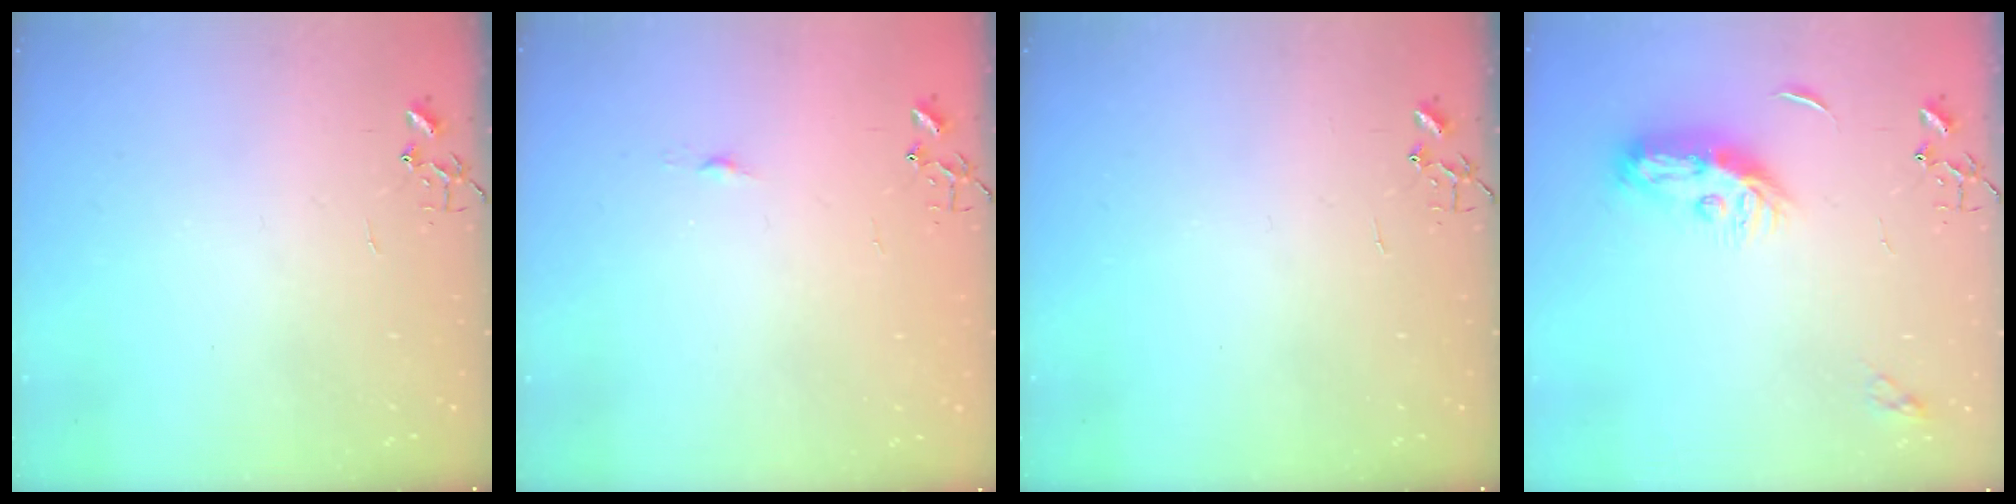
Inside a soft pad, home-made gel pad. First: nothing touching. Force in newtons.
{"total": 3.4, "press": 3.4, "slide": 0.4}
{"total": 0.0}
{"total": 10.6, "press": 10.6, "slide": 0.3}